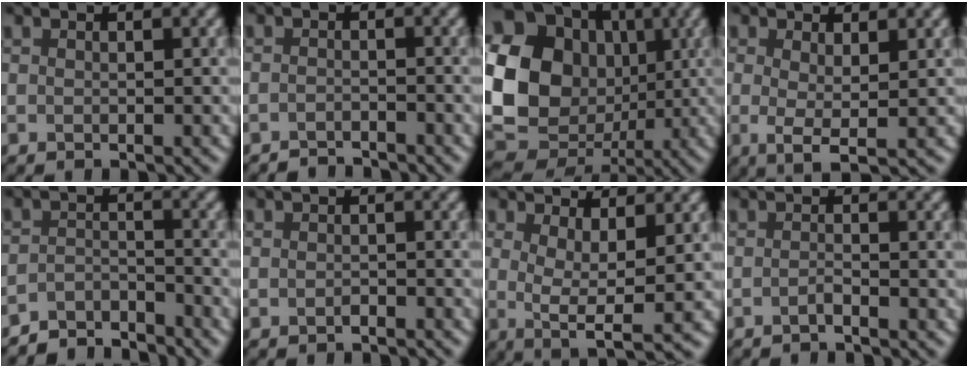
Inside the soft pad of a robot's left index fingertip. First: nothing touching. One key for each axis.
{"total": 2.0, "fx": -2.0, "fy": 0.1, "fz": -0.1, "tx": 0.008, "ty": 0.002, "tz": -0.037}
{"total": 21.2, "fx": 2.2, "fy": 18.8, "fz": 9.5, "tx": -0.211, "ty": 0.030, "tz": 0.010}
{"total": 2.9, "fx": -0.2, "fy": 0.9, "fz": 2.7, "tx": -0.053, "ty": -0.002, "tz": -0.001}
{"total": 3.8, "fx": -3.8, "fy": 0.6, "fz": 0.1, "tx": 0.001, "ty": 0.006, "tz": -0.075}
{"total": 0.7, "fx": -0.7, "fy": 0.2, "fz": 0.1, "tx": -0.002, "ty": 0.007, "tz": -0.010}
{"total": 4.5, "fx": 0.0, "fy": 1.5, "fz": 4.2, "tx": -0.074, "ty": -0.005, "tz": 0.005}
{"total": 0.9, "fx": -0.7, "fy": 0.2, "fz": 0.5, "tx": -0.003, "ty": 0.008, "tz": -0.013}